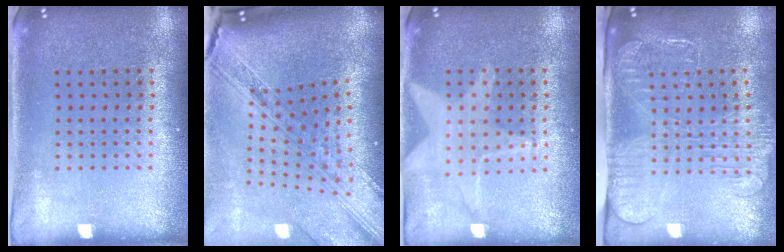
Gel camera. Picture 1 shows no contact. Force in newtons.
{"total": 3.9, "press": 2.8, "slide": 2.6}
{"total": 1.0, "press": 1.0, "slide": 0.2}
{"total": 2.6, "press": 2.0, "slide": 1.6}